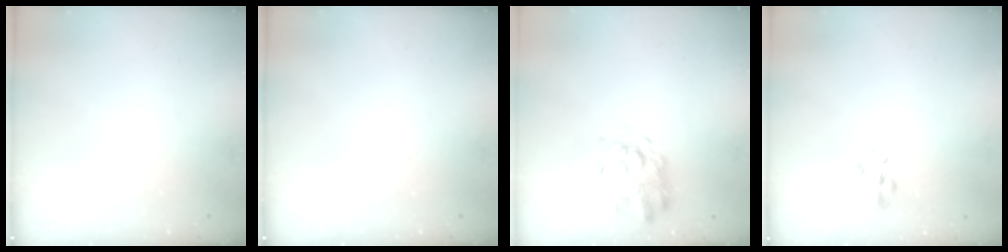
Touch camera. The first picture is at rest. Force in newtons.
{"total": 0.0}
{"total": 3.6, "press": 3.5, "slide": 0.6}
{"total": 2.5, "press": 2.4, "slide": 0.9}